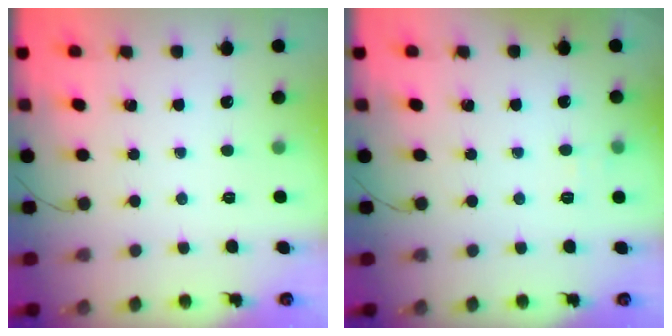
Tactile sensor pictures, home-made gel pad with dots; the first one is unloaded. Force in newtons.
{"total": 5.5, "press": 5.3, "slide": 1.3}